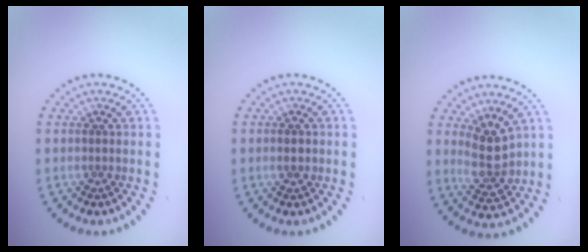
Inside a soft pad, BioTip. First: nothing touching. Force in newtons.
{"total": 1.5, "press": 1.5, "slide": 0.2}
{"total": 3.2, "press": 3.0, "slide": 1.2}